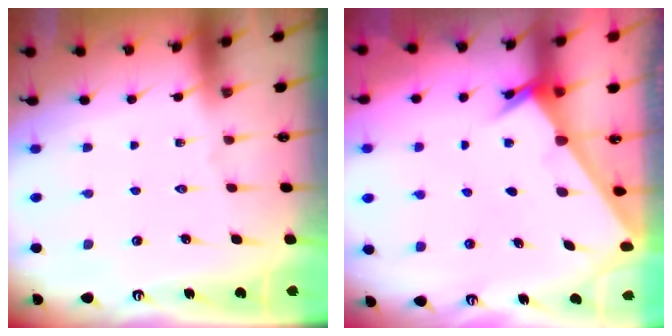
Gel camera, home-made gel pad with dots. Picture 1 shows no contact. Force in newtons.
{"total": 2.2, "press": 2.2, "slide": 0.2}